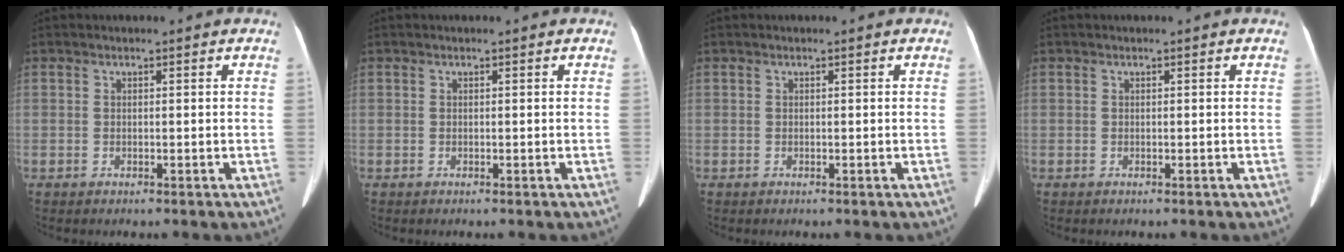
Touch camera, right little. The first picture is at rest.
{"total": 0.0}
{"total": 0.0}
{"total": 0.0}